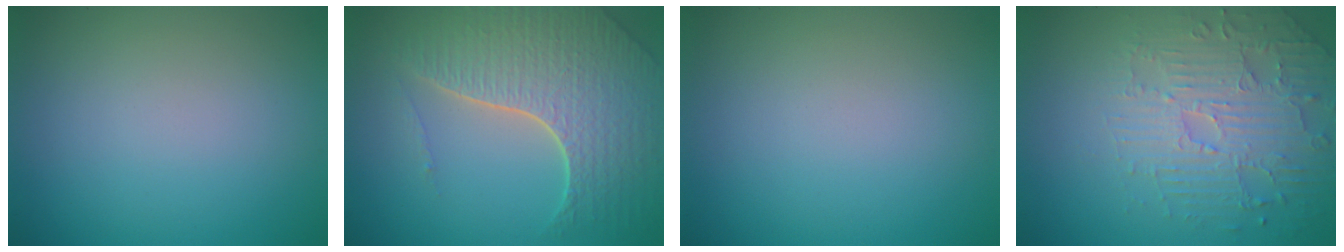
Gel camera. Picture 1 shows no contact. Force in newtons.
{"total": 7.1, "press": 5.2, "slide": 4.8}
{"total": 0.0}
{"total": 4.7, "press": 3.9, "slide": 2.6}